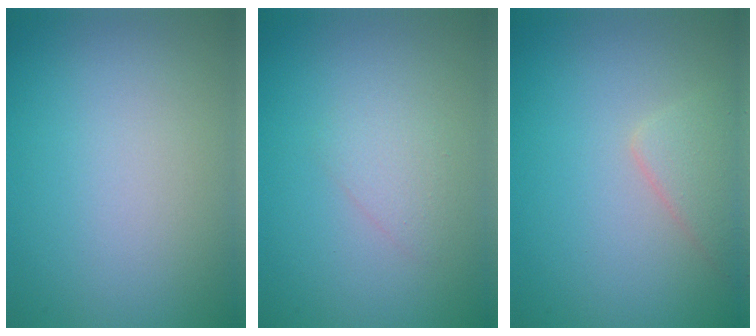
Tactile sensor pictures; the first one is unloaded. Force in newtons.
{"total": 1.4, "press": 1.4, "slide": 0.2}
{"total": 2.3, "press": 2.3, "slide": 0.1}